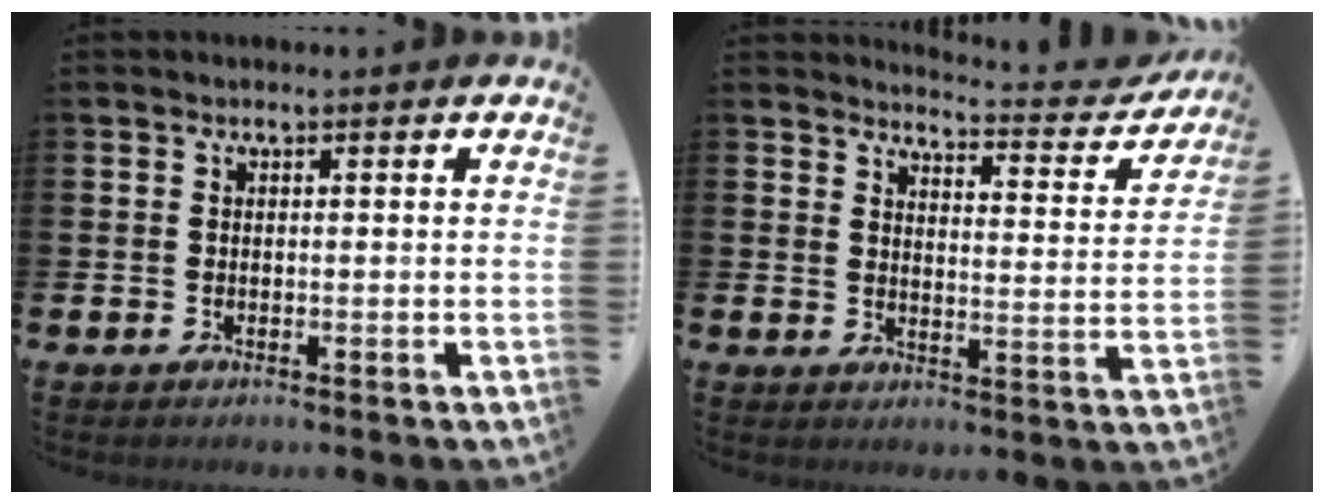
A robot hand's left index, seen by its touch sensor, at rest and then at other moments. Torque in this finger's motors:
{"motor_torque": [0.69, -1.27, 0.12, 0.00]}